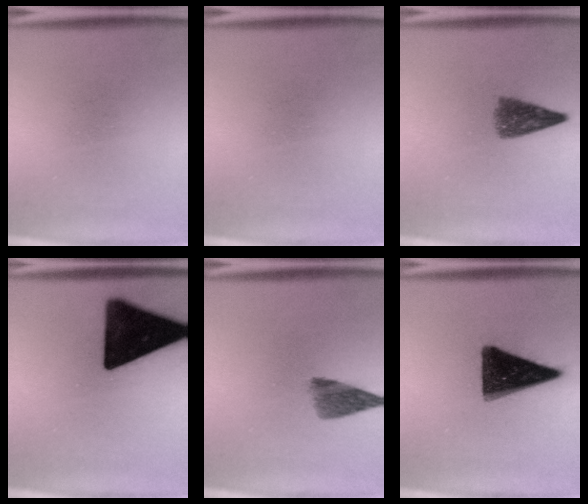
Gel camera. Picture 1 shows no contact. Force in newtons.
{"total": 0.0}
{"total": 4.8}
{"total": 19.5}
{"total": 4.3}
{"total": 15.0}